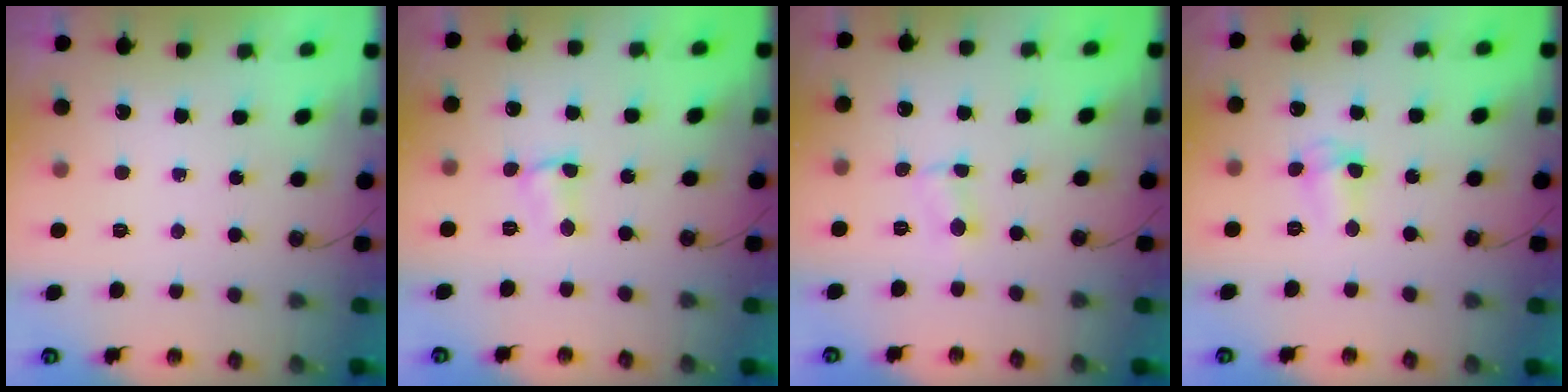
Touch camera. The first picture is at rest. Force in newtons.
{"total": 2.9, "press": 2.9, "slide": 0.4}
{"total": 2.3, "press": 2.2, "slide": 0.5}
{"total": 4.7, "press": 3.3, "slide": 3.4}